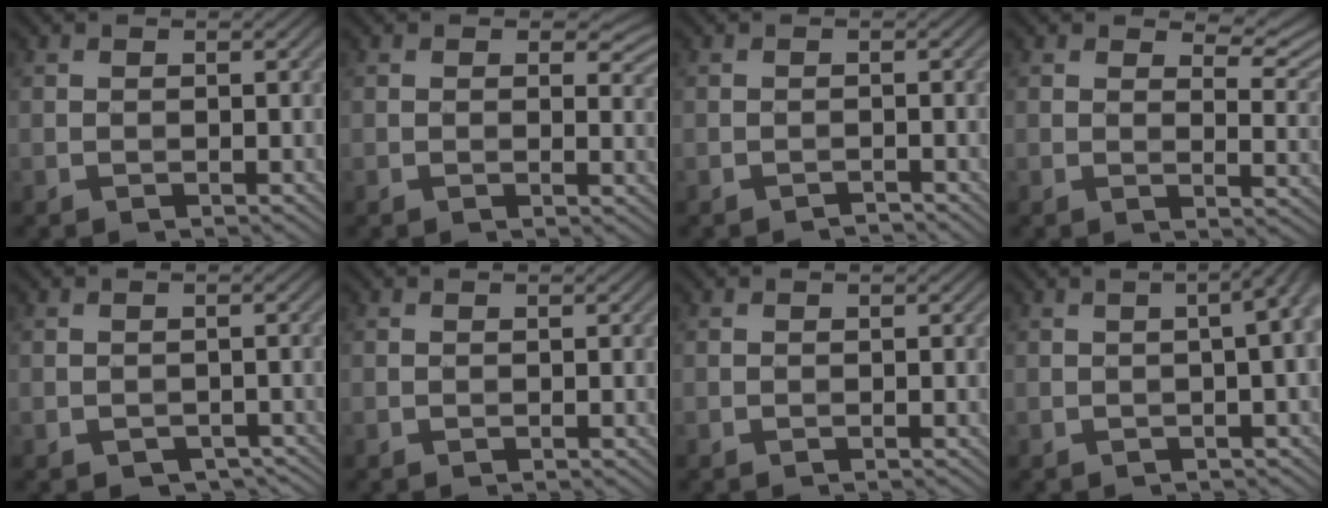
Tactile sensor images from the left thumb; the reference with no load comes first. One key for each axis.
{"total": 3.4, "fx": 1.4, "fy": 1.9, "fz": 2.4, "tx": -0.035, "ty": -0.005, "tz": 0.020}
{"total": 0.8, "fx": -0.8, "fy": -0.2, "fz": -0.2, "tx": 0.003, "ty": 0.006, "tz": -0.015}
{"total": 5.6, "fx": 3.7, "fy": 2.1, "fz": 3.5, "tx": -0.051, "ty": -0.002, "tz": 0.059}
{"total": 1.5, "fx": -1.1, "fy": 1.0, "fz": 0.3, "tx": -0.005, "ty": -0.006, "tz": -0.014}
{"total": 0.0}
{"total": 0.0}
{"total": 5.7, "fx": 0.2, "fy": 1.7, "fz": 5.5, "tx": -0.060, "ty": 0.018, "tz": -0.003}